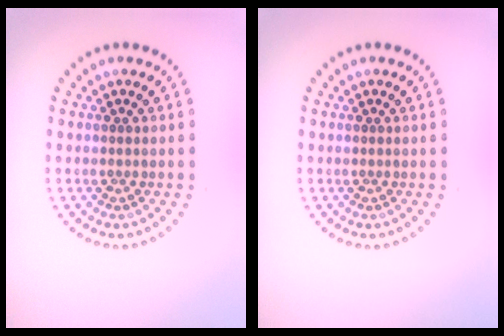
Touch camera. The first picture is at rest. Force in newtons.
{"total": 0.0}